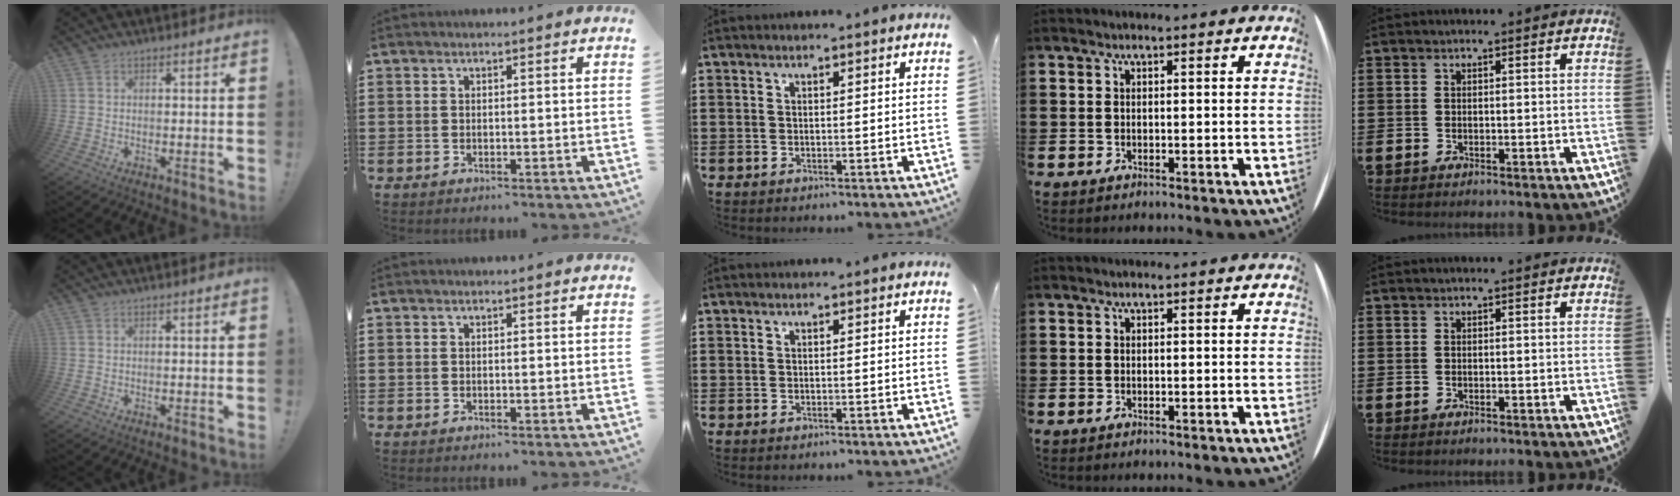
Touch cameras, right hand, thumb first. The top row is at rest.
{}